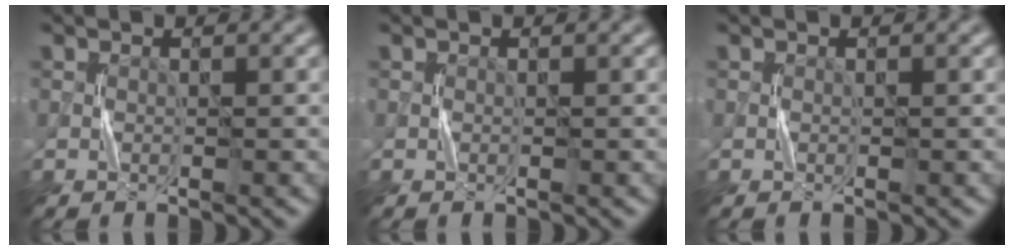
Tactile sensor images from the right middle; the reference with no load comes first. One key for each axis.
{"total": 0.0}
{"total": 0.0}